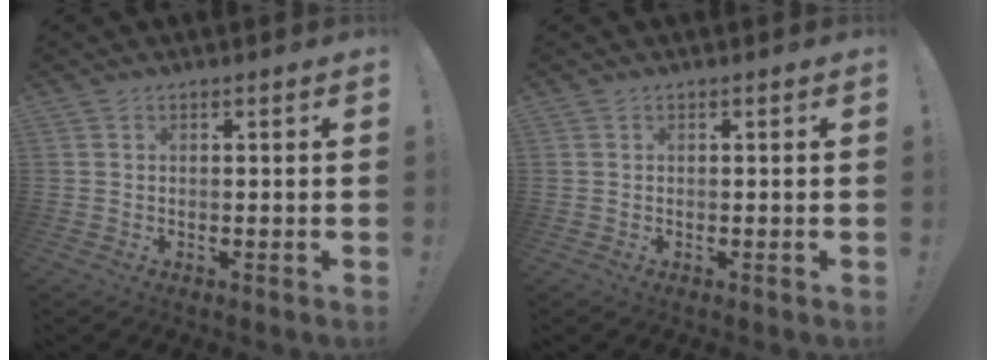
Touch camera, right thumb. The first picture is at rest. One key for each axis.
{"total": 0.0}